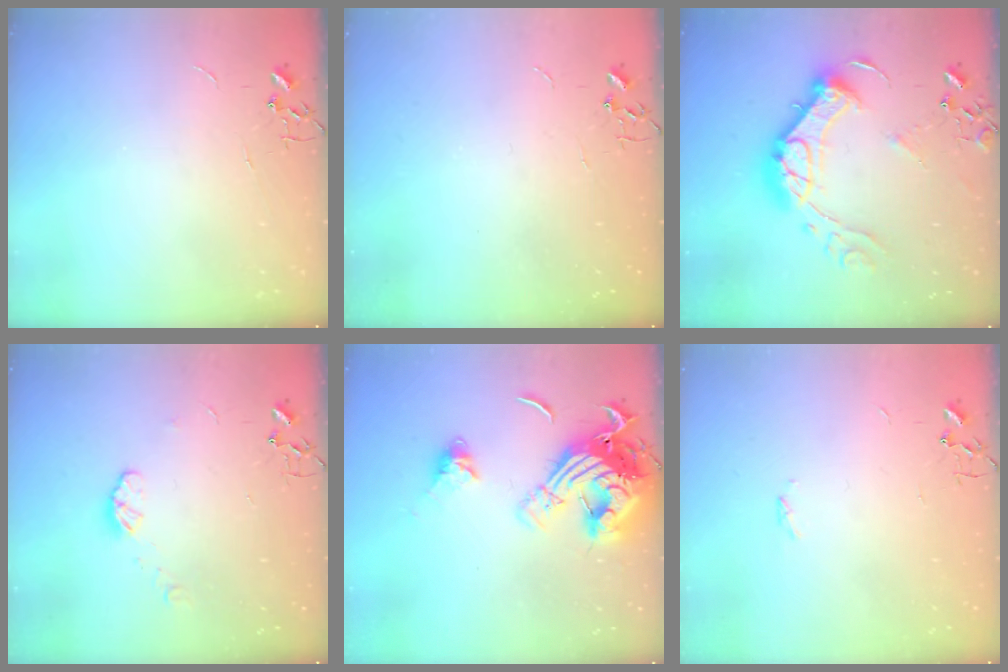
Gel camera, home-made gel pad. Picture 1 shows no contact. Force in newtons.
{"total": 0.0}
{"total": 18.4, "press": 18.4, "slide": 1.4}
{"total": 5.8, "press": 5.8, "slide": 0.5}
{"total": 19.6, "press": 19.5, "slide": 2.1}
{"total": 1.7, "press": 1.6, "slide": 0.4}